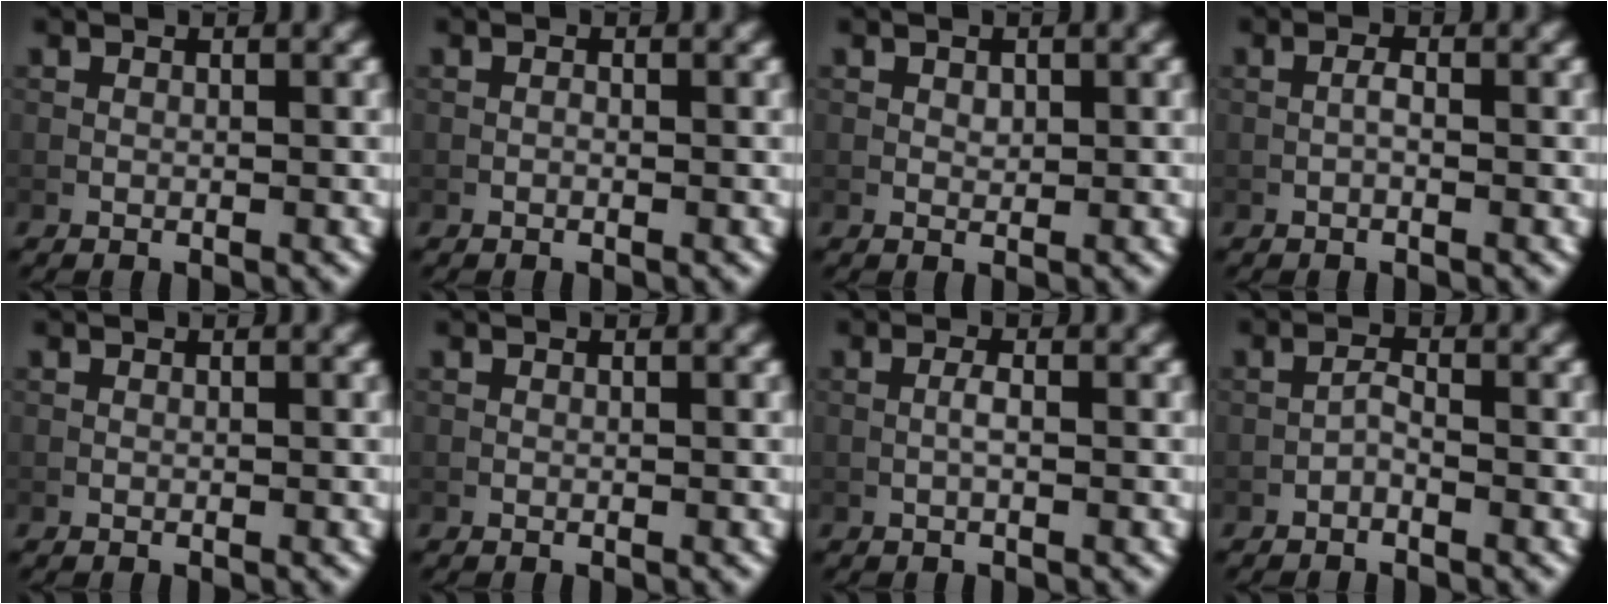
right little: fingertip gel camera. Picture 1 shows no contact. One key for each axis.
{"total": 0.0}
{"total": 0.6, "fx": 0.2, "fy": 0.4, "fz": 0.3, "tx": -0.006, "ty": -0.001, "tz": 0.004}
{"total": 0.9, "fx": -0.3, "fy": 0.2, "fz": 0.8, "tx": -0.017, "ty": 0.001, "tz": -0.008}
{"total": 0.0}
{"total": 0.0}
{"total": 1.0, "fx": -0.3, "fy": 0.1, "fz": 1.0, "tx": -0.020, "ty": 0.001, "tz": -0.007}
{"total": 1.1, "fx": -0.8, "fy": 0.2, "fz": 0.7, "tx": -0.014, "ty": 0.005, "tz": -0.017}